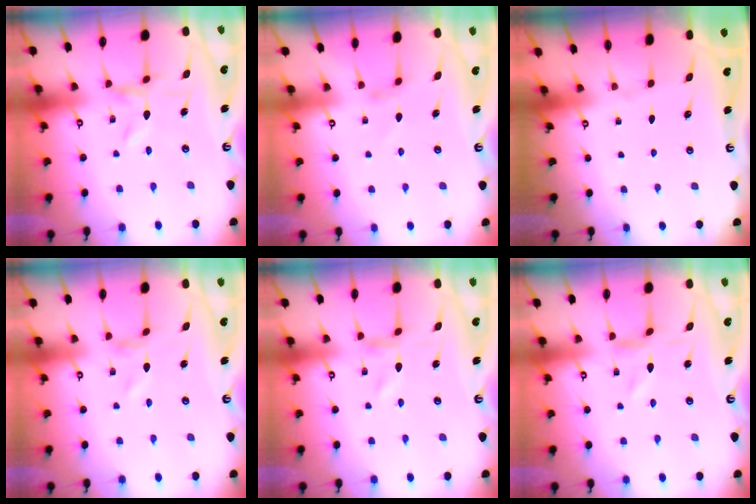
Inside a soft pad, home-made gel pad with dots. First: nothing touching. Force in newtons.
{"total": 1.2, "press": 1.1, "slide": 0.4}
{"total": 0.0}
{"total": 1.0, "press": 1.0, "slide": 0.0}
{"total": 0.0}
{"total": 1.0, "press": 1.0, "slide": 0.2}